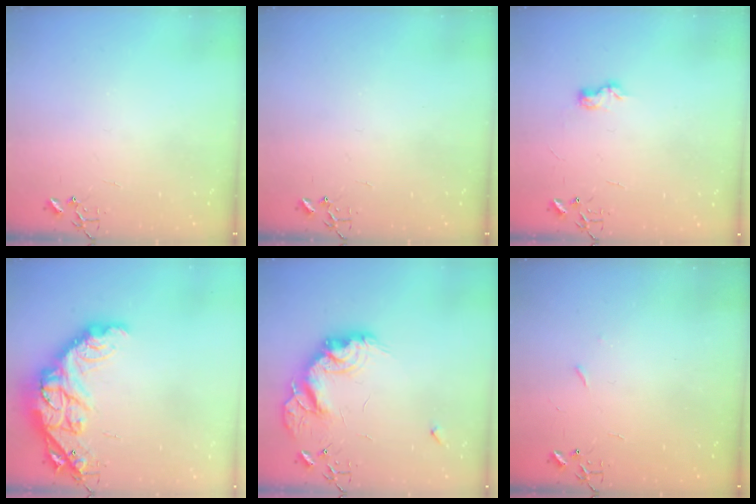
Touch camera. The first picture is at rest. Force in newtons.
{"total": 0.0}
{"total": 6.9, "press": 6.9, "slide": 0.8}
{"total": 22.0, "press": 21.9, "slide": 1.6}
{"total": 17.2, "press": 17.2, "slide": 0.9}
{"total": 2.6, "press": 2.5, "slide": 0.4}